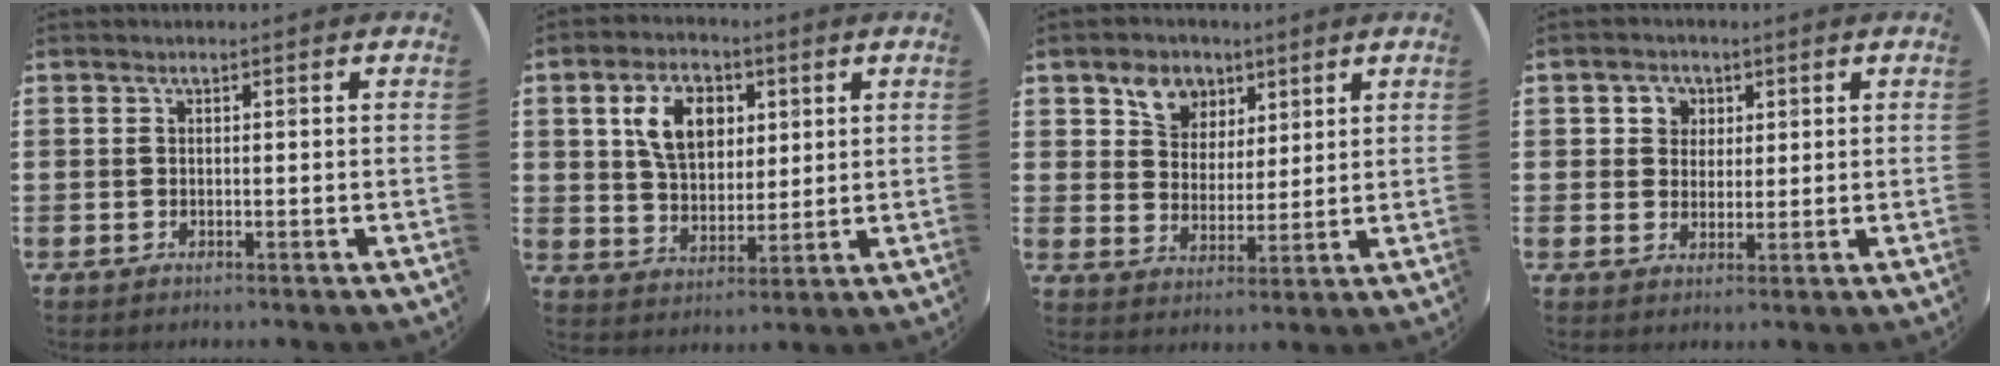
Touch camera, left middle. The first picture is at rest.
{"total": 7.8, "force": [3.3, 4.8, 5.1], "torque": [-0.101, 0.011, 0.057]}
{"total": 5.7, "force": [3.9, 4.0, 1.0], "torque": [-0.034, 0.003, 0.073]}
{"total": 3.0, "force": [1.5, 2.5, 0.5], "torque": [-0.011, 0.008, 0.025]}